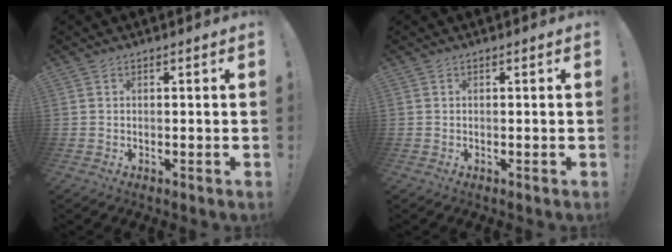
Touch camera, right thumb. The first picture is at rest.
{"total": 0.0}